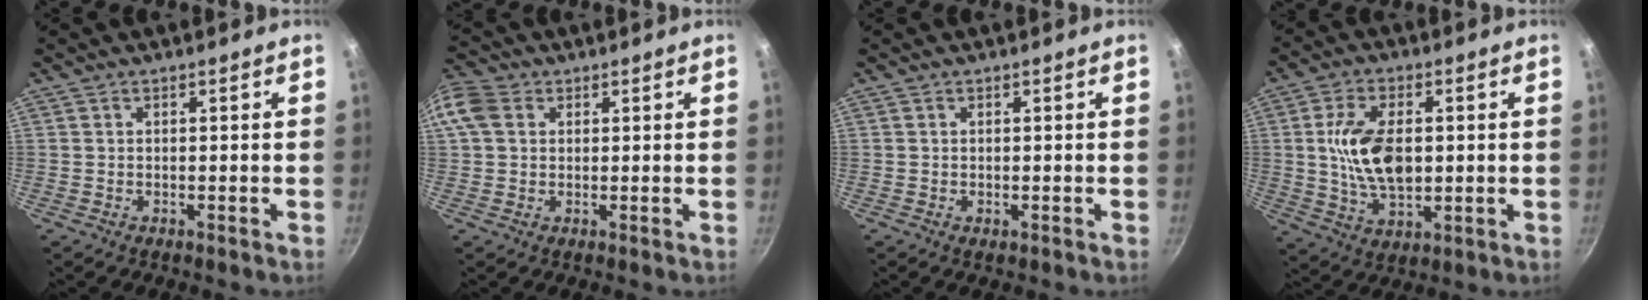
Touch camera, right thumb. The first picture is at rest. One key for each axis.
{"total": 6.7, "fx": 1.8, "fy": 5.1, "fz": 3.9, "tx": -0.076, "ty": 0.011, "tz": 0.023}
{"total": 0.9, "fx": -0.2, "fy": 0.5, "fz": 0.7, "tx": -0.012, "ty": -0.002, "tz": -0.001}
{"total": 12.4, "fx": 0.9, "fy": 7.0, "fz": 10.2, "tx": -0.174, "ty": 0.000, "tz": 0.018}